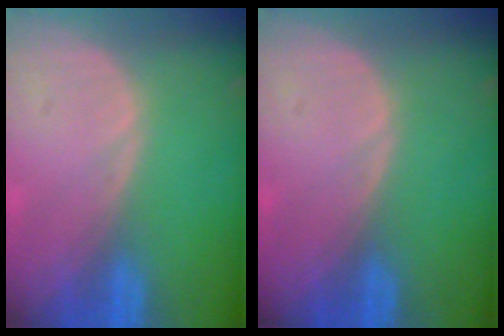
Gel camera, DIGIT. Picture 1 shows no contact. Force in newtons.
{"total": 0.0}